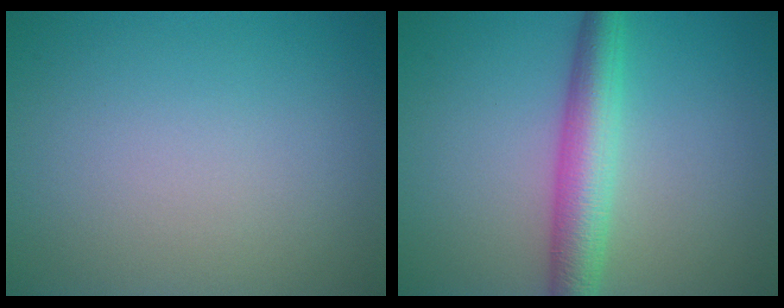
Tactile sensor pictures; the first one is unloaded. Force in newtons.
{"total": 5.0, "press": 5.0, "slide": 0.1}